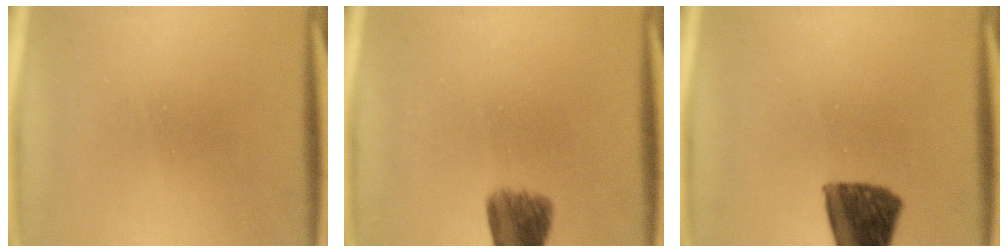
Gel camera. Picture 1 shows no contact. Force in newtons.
{"total": 6.4}
{"total": 10.5}